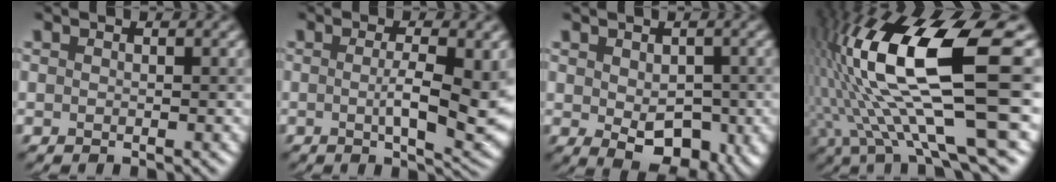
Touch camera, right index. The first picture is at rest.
{"total": 6.6, "force": [-0.2, 1.5, 6.5], "torque": [-0.105, -0.008, 0.001]}
{"total": 5.9, "force": [-0.9, 3.5, 4.6], "torque": [-0.075, -0.016, -0.005]}
{"total": 13.8, "force": [0.8, 3.4, 13.4], "torque": [-0.254, 0.007, 0.017]}